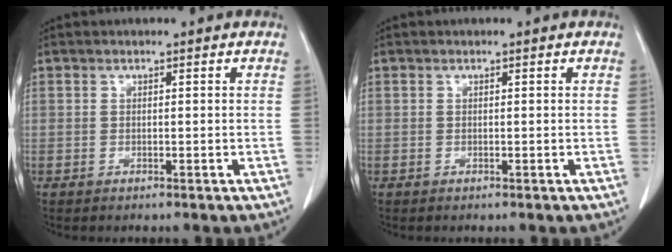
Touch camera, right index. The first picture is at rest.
{"total": 0.0}